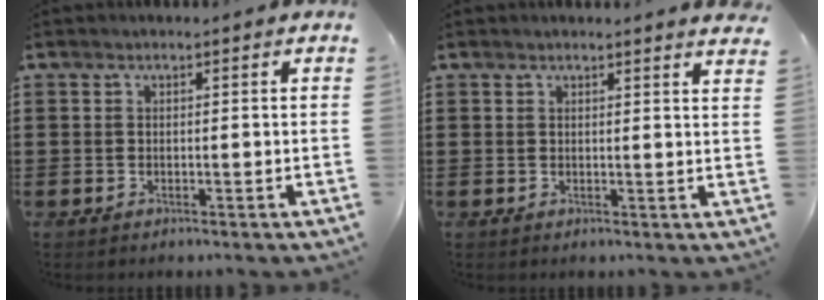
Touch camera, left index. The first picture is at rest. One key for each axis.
{"total": 1.6, "fx": 1.5, "fy": -0.2, "fz": 0.6, "tx": -0.014, "ty": -0.001, "tz": 0.028}